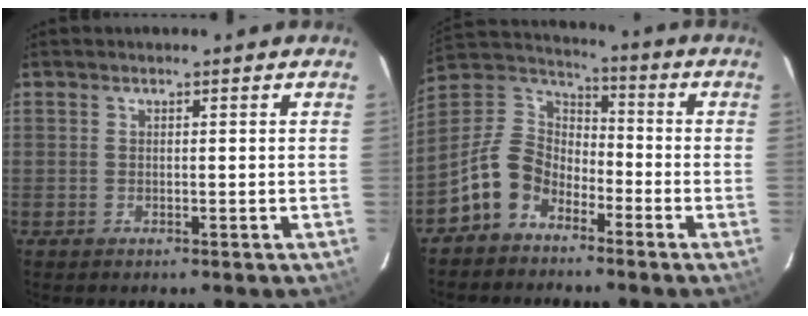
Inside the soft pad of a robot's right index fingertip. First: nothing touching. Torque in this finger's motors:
{"motor_torque": [0.48, -0.44, -0.44, -0.21]}